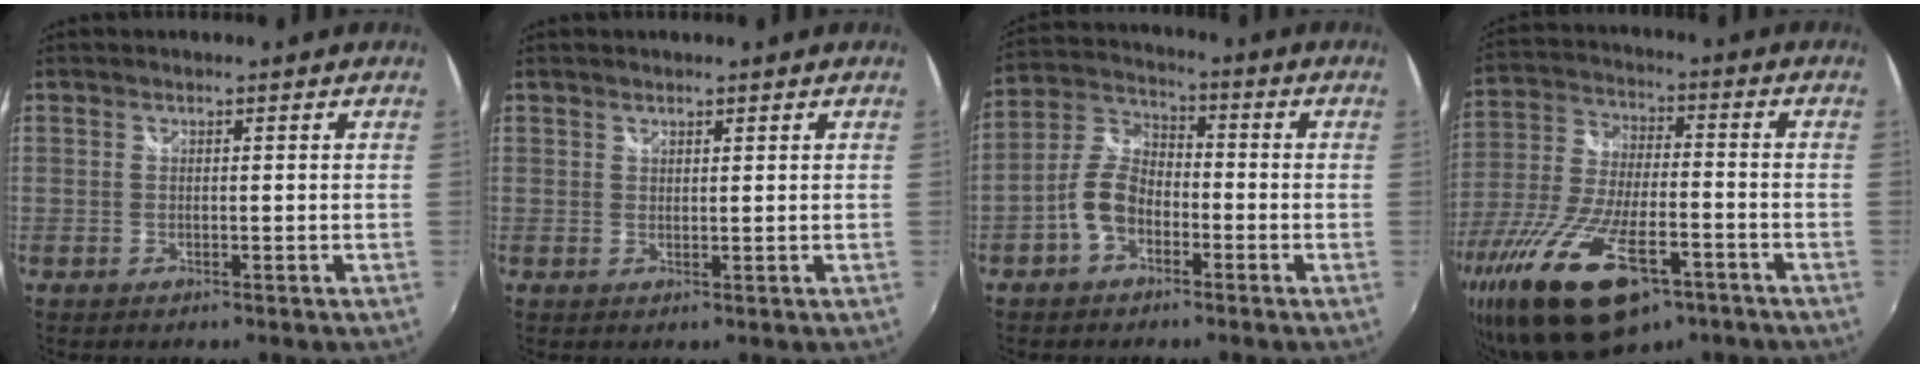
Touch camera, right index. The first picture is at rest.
{"total": 0.9, "force": [0.8, 0.3, 0.2], "torque": [-0.001, 0.001, 0.015]}
{"total": 8.0, "force": [-3.6, 5.0, 5.1], "torque": [-0.112, 0.022, -0.069]}
{"total": 23.6, "force": [-13.7, 9.6, 16.6], "torque": [-0.347, -0.057, -0.237]}